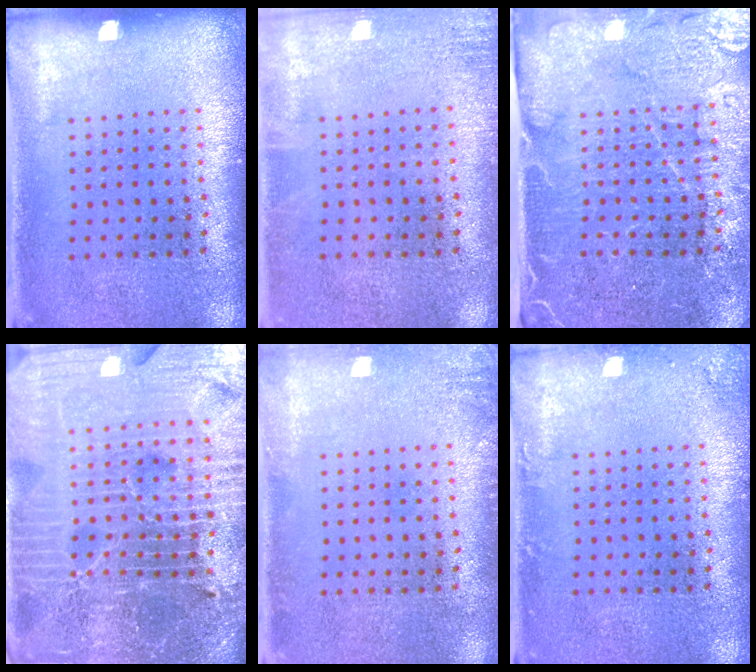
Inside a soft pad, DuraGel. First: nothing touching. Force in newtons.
{"total": 1.4, "press": 1.4, "slide": 0.2}
{"total": 4.6, "press": 4.2, "slide": 1.9}
{"total": 7.3, "press": 6.3, "slide": 3.7}
{"total": 1.4, "press": 1.3, "slide": 0.2}
{"total": 1.1, "press": 1.1, "slide": 0.1}